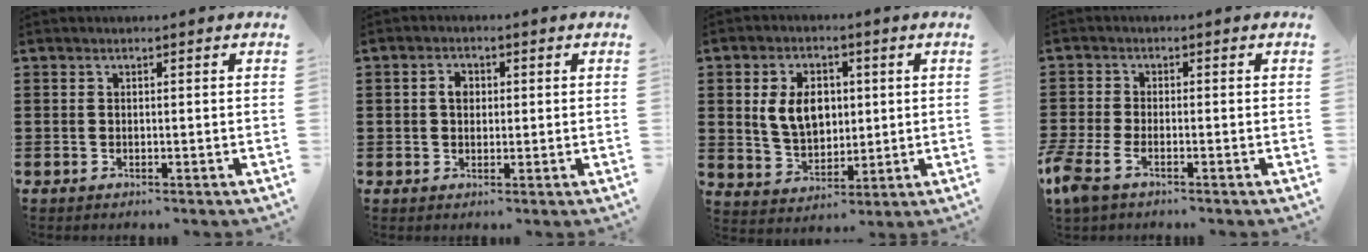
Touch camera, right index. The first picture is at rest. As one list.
[{"total": 2.4, "force": [0.3, 1.8, 1.6], "torque": [-0.036, 0.010, 0.003]}, {"total": 7.5, "force": [1.2, 5.3, 5.1], "torque": [-0.120, 0.009, 0.016]}, {"total": 3.5, "force": [-2.3, 0.8, 2.4], "torque": [-0.078, -0.015, -0.054]}]